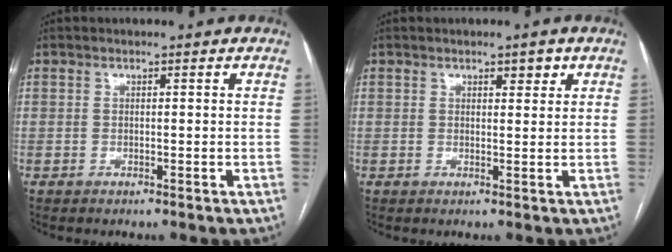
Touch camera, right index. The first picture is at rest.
{"total": 1.7, "force": [1.1, 0.5, 1.2], "torque": [-0.017, 0.000, 0.015]}